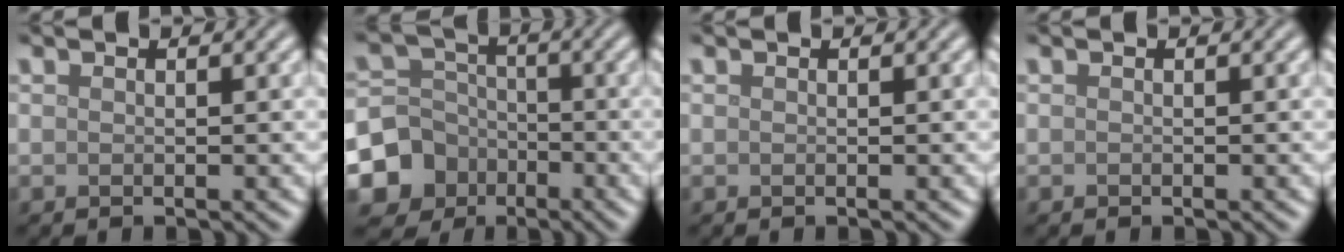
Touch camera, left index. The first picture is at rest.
{"total": 8.5, "force": [-3.9, 7.4, 1.6], "torque": [-0.029, -0.015, -0.099]}
{"total": 0.0}
{"total": 0.0}